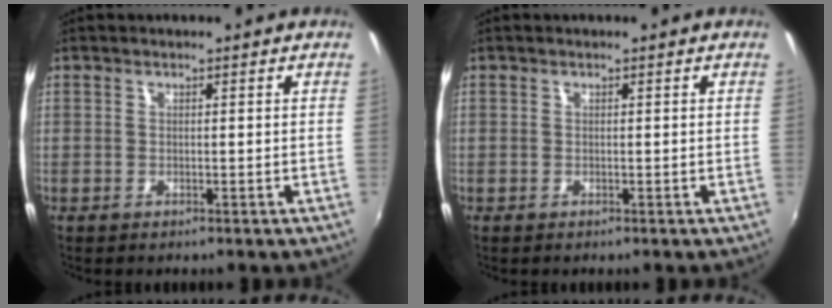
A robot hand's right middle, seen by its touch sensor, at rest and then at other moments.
{"total": 0.0}